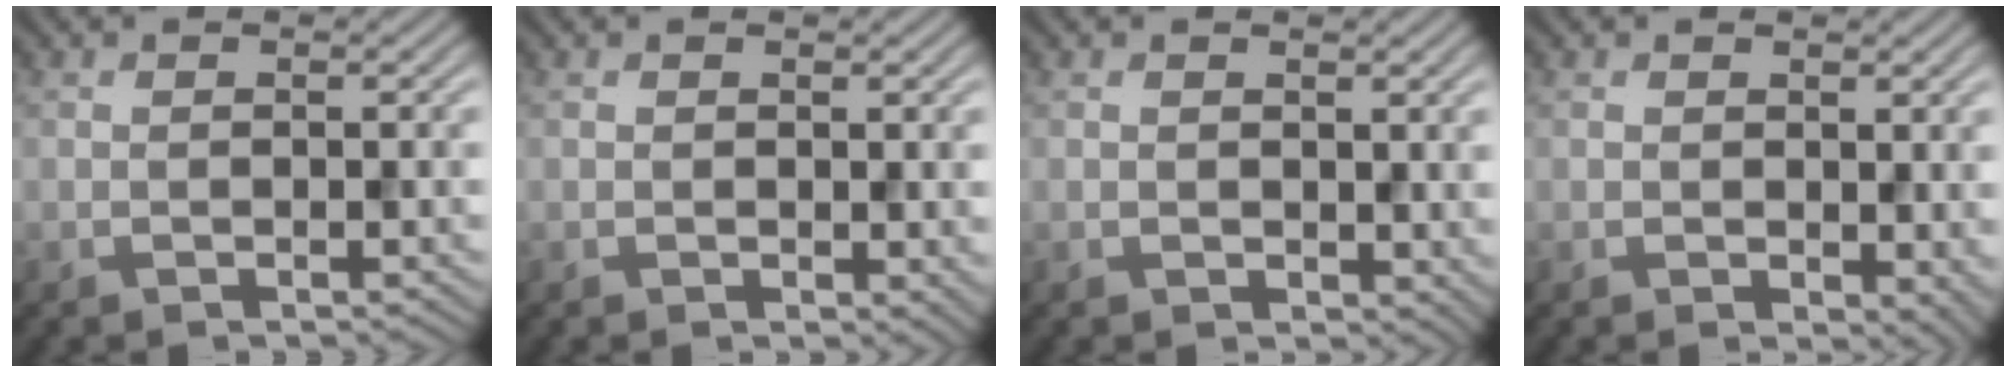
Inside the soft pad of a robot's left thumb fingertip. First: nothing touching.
{"total": 1.1, "force": [0.2, 0.8, 0.8], "torque": [-0.010, -0.004, 0.006]}
{"total": 1.7, "force": [0.7, 1.2, 0.9], "torque": [-0.016, -0.006, 0.017]}
{"total": 2.8, "force": [0.2, 1.8, 2.1], "torque": [-0.028, -0.010, 0.007]}